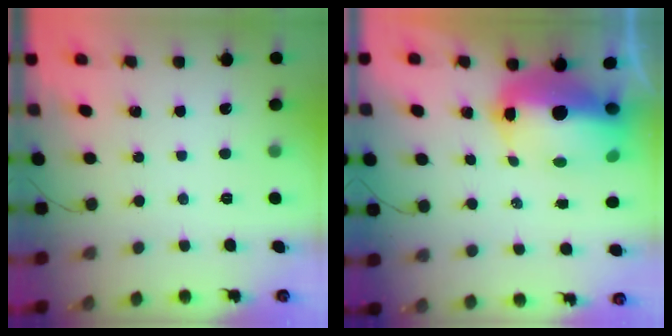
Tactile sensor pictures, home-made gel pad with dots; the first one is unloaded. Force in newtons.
{"total": 13.4, "press": 13.1, "slide": 2.7}